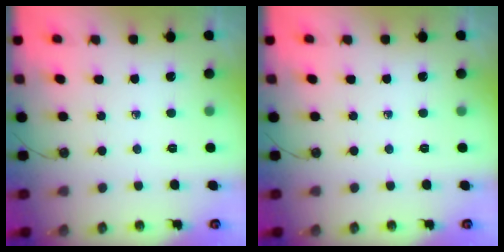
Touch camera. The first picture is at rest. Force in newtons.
{"total": 0.0}